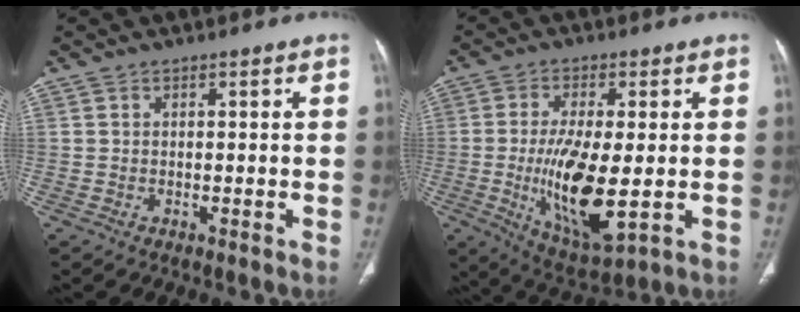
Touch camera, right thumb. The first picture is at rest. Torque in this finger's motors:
{"motor_torque": [3.07, 1.94, 1.59, -1.16, 0.22]}